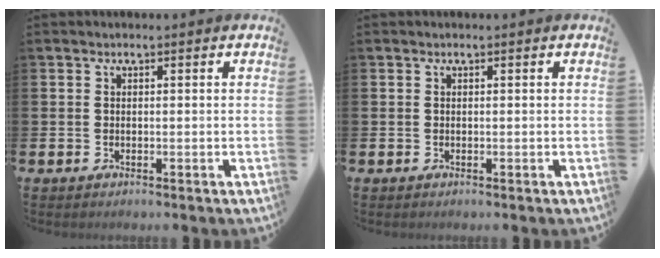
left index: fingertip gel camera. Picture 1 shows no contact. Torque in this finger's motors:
{"motor_torque": [-0.10, 0.01, 0.02, 0.01]}